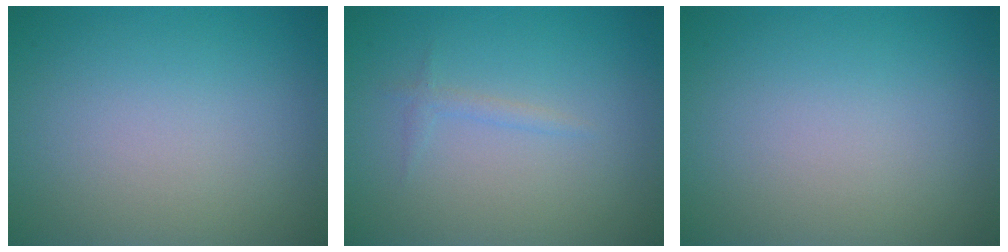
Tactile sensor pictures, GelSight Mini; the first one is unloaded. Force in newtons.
{"total": 0.8, "press": 0.8, "slide": 0.1}
{"total": 0.0}